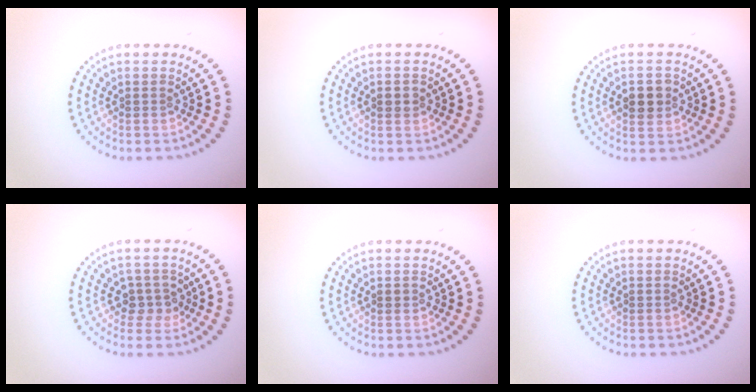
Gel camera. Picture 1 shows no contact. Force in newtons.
{"total": 1.3, "press": 1.2, "slide": 0.3}
{"total": 2.1, "press": 2.1, "slide": 0.2}
{"total": 2.1, "press": 1.8, "slide": 1.0}
{"total": 0.5, "press": 0.5, "slide": 0.1}
{"total": 0.0}